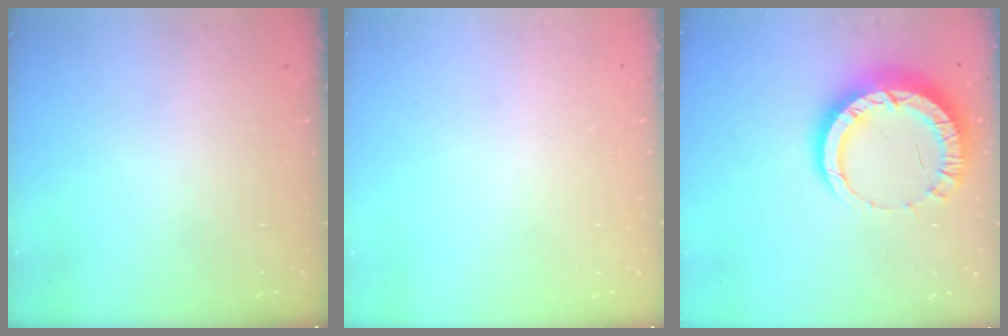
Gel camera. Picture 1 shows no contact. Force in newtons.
{"total": 0.0}
{"total": 12.8, "press": 12.8, "slide": 1.2}